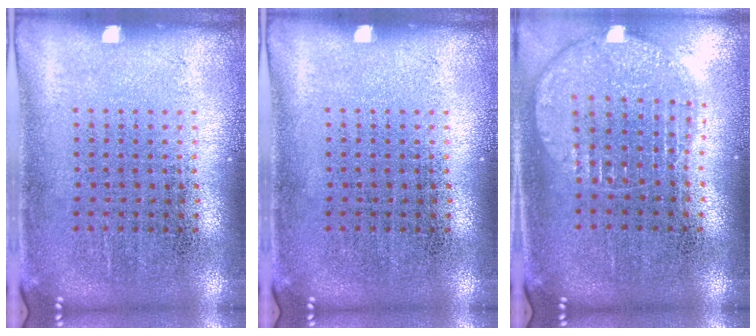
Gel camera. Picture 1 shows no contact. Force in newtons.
{"total": 0.0}
{"total": 1.3, "press": 1.2, "slide": 0.5}